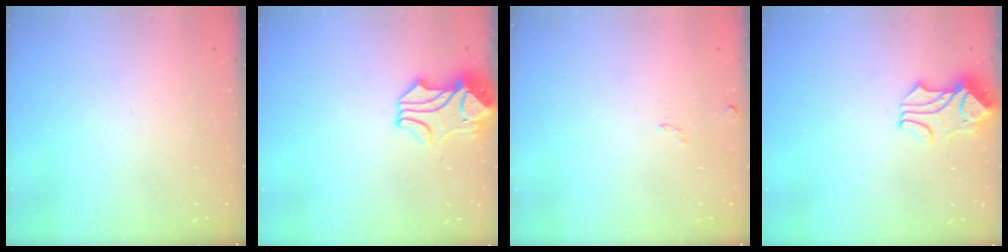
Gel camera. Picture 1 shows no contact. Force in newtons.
{"total": 2.8, "press": 2.5, "slide": 1.1}
{"total": 2.6, "press": 2.5, "slide": 0.5}
{"total": 1.8, "press": 1.3, "slide": 1.1}